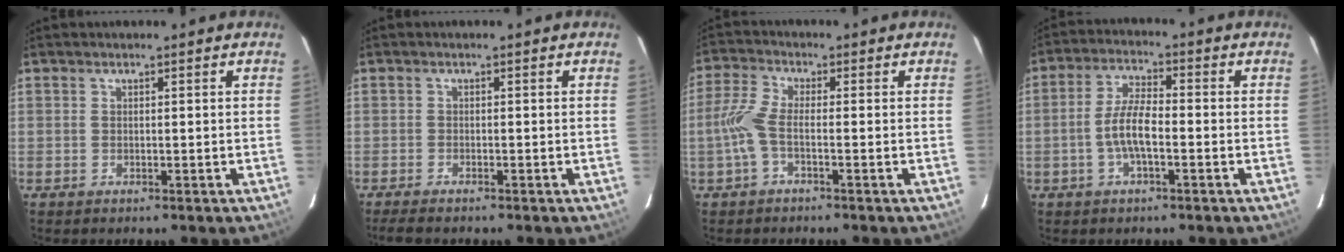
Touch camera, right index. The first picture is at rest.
{"total": 3.3, "force": [-2.9, 0.5, 1.5], "torque": [-0.039, -0.013, -0.051]}
{"total": 5.1, "force": [-1.6, 1.3, 4.7], "torque": [-0.115, 0.006, -0.036]}
{"total": 6.4, "force": [-2.0, 1.9, 5.8], "torque": [-0.118, 0.006, -0.038]}